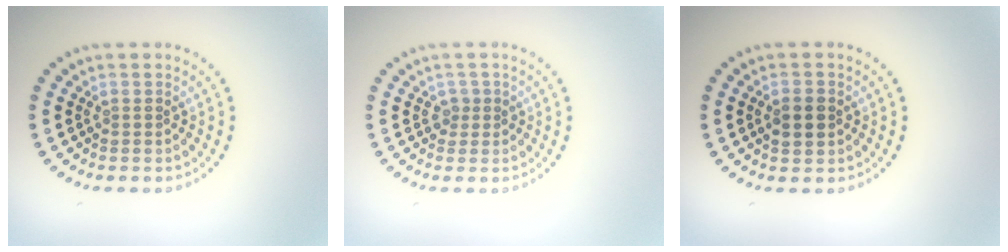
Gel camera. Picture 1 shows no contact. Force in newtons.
{"total": 1.0, "press": 0.9, "slide": 0.6}
{"total": 2.4, "press": 2.4, "slide": 0.2}